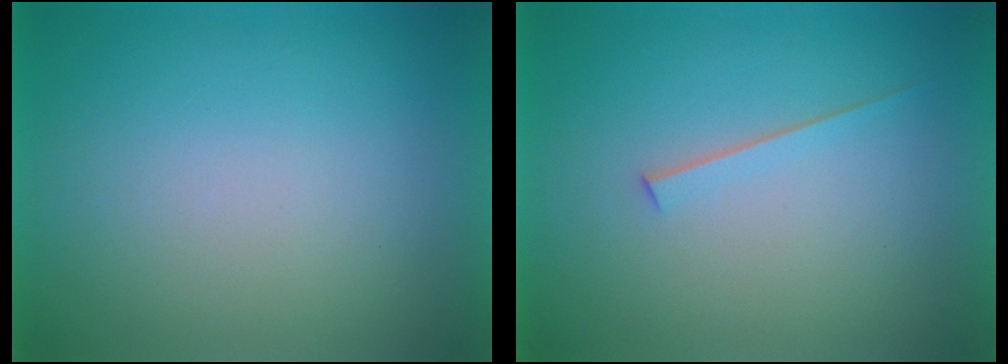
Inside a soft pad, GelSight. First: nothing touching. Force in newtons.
{"total": 1.6}